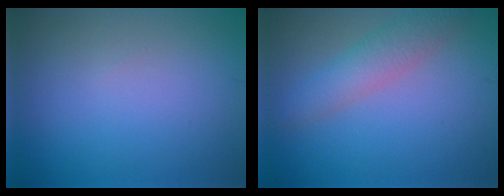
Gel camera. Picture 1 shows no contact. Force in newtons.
{"total": 3.3, "press": 3.3, "slide": 0.2}